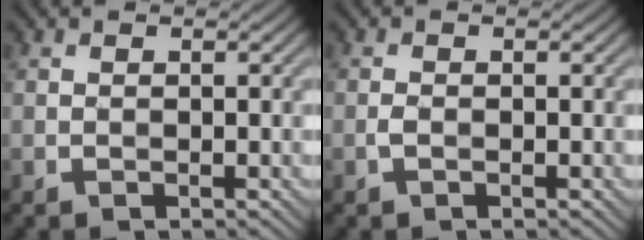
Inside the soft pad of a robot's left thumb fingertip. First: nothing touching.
{"total": 0.7, "force": [-0.3, 0.3, 0.6], "torque": [-0.015, 0.001, -0.008]}